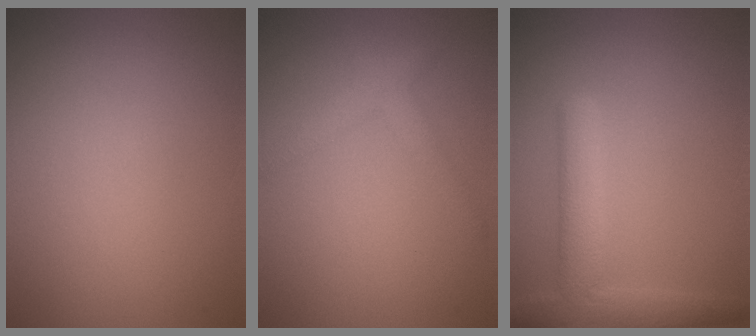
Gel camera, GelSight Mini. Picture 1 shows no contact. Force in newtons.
{"total": 2.3, "press": 2.3, "slide": 0.1}
{"total": 4.2, "press": 4.2, "slide": 0.2}